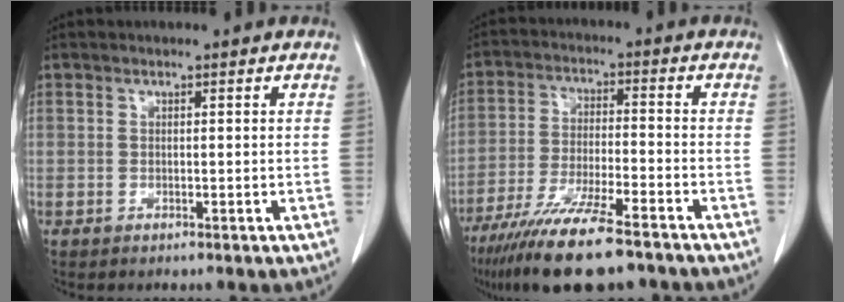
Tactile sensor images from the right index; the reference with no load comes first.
{"total": 15.5, "force": [-11.7, 2.0, 9.9], "torque": [-0.189, -0.043, -0.200]}